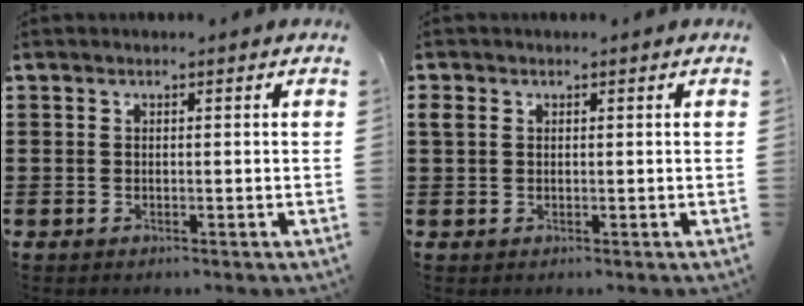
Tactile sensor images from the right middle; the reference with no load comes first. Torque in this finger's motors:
{"motor_torque": [1.29, -0.30, 0.26, 0.06]}